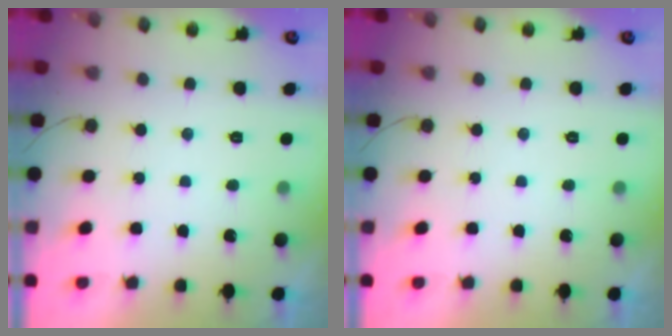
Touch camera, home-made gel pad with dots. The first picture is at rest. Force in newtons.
{"total": 0.0}